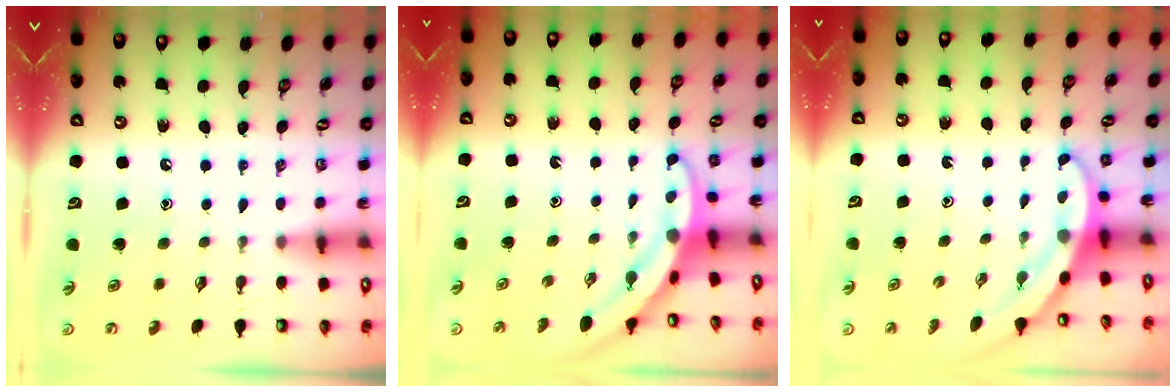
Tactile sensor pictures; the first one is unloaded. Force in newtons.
{"total": 3.6, "press": 3.5, "slide": 0.4}
{"total": 3.1, "press": 3.1, "slide": 0.2}